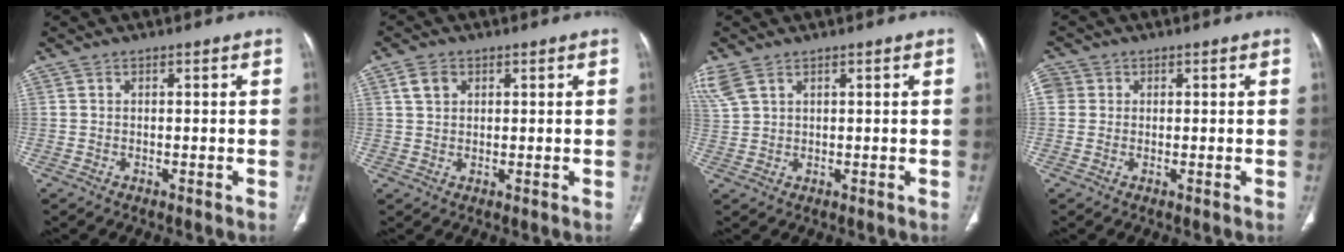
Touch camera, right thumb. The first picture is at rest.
{"total": 3.4, "force": [1.5, 2.4, 1.8], "torque": [-0.027, -0.001, 0.031]}
{"total": 5.1, "force": [3.2, 2.6, 3.1], "torque": [-0.088, 0.009, 0.078]}
{"total": 3.5, "force": [0.7, 3.2, 0.9], "torque": [-0.009, 0.007, 0.014]}